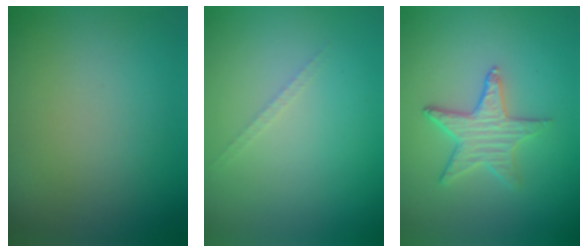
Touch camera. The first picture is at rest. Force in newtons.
{"total": 0.8, "press": 0.8, "slide": 0.0}
{"total": 3.2, "press": 3.0, "slide": 1.2}